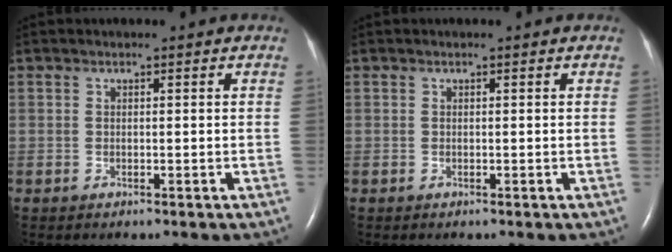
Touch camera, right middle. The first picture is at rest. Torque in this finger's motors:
{"motor_torque": [0.04, -0.02, 0.00, 0.00]}